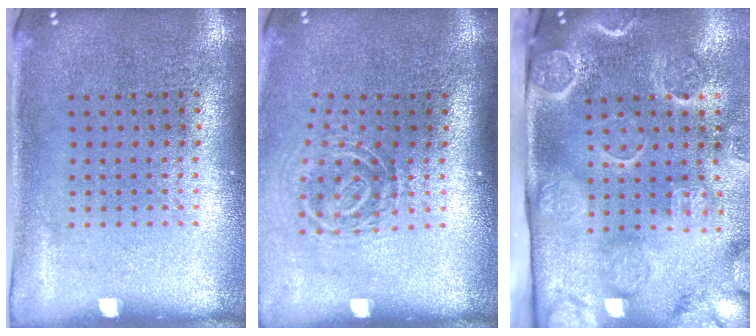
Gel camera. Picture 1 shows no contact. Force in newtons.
{"total": 1.8, "press": 1.2, "slide": 1.4}
{"total": 4.4, "press": 3.5, "slide": 2.8}